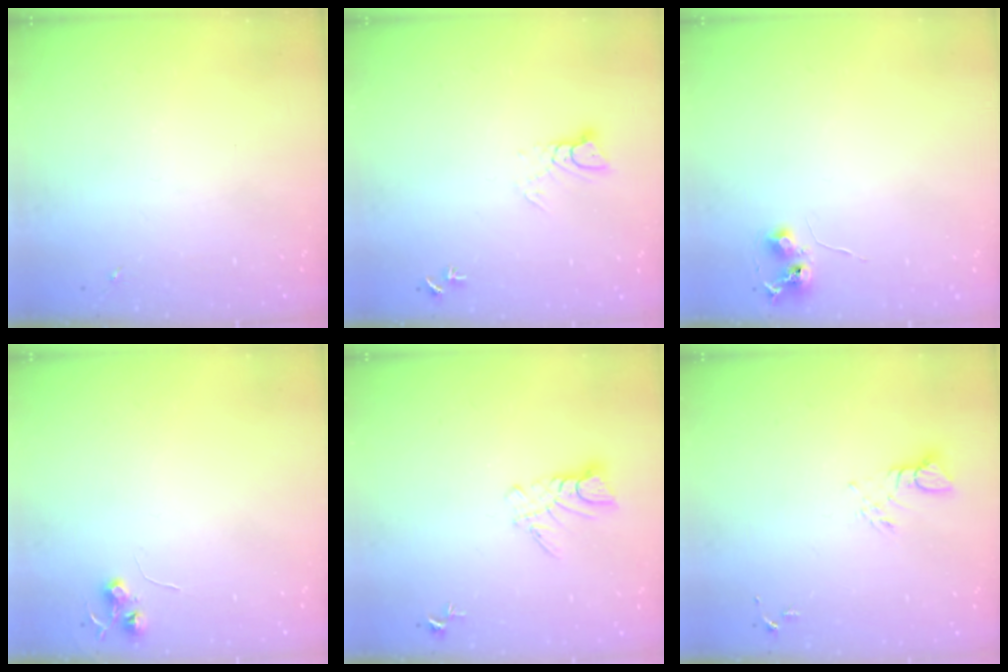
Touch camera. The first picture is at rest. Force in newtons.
{"total": 4.6, "press": 4.5, "slide": 0.5}
{"total": 6.4, "press": 6.3, "slide": 0.7}
{"total": 6.0, "press": 6.0, "slide": 0.5}
{"total": 6.6, "press": 6.5, "slide": 0.6}
{"total": 3.8, "press": 3.8, "slide": 0.3}